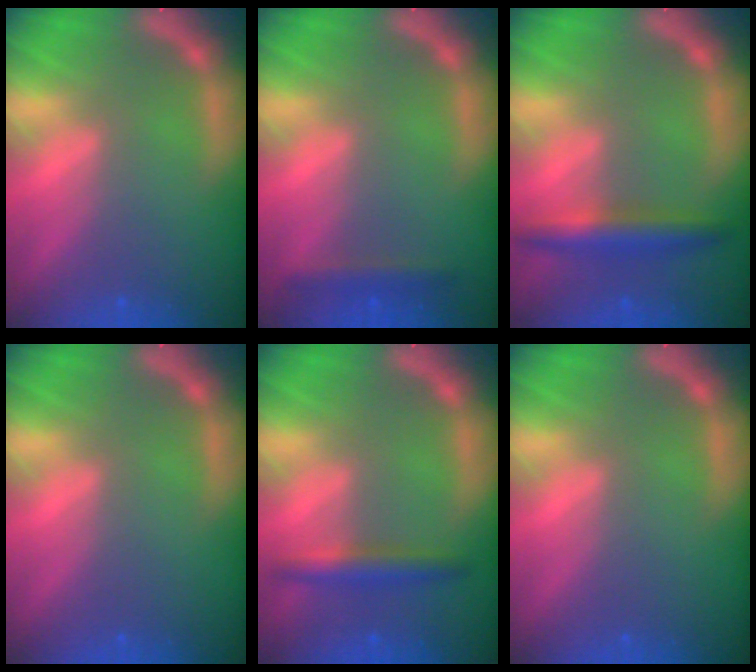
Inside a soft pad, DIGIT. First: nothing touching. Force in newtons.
{"total": 1.9}
{"total": 4.0}
{"total": 0.0}
{"total": 3.0}
{"total": 0.0}